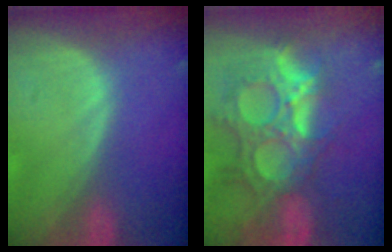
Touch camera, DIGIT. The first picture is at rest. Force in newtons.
{"total": 13.3, "press": 11.4, "slide": 6.9}